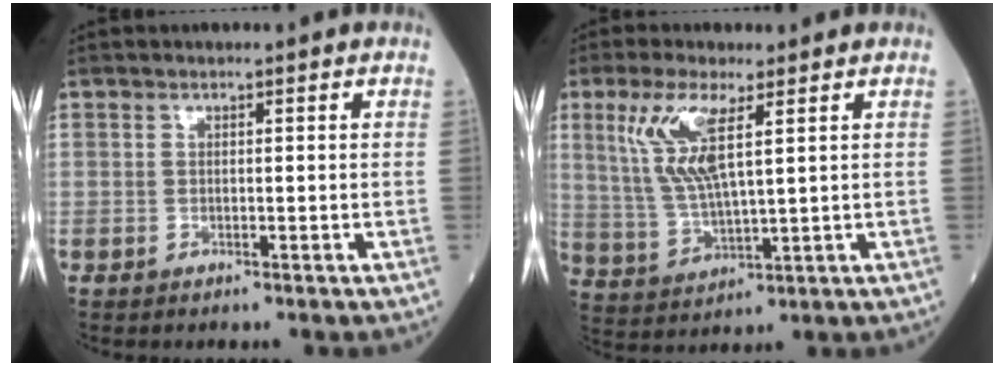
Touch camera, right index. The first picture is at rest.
{"total": 9.1, "force": [3.6, 1.6, 8.2], "torque": [-0.189, 0.000, 0.078]}